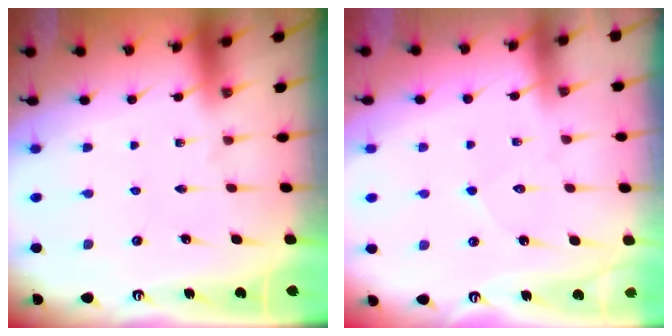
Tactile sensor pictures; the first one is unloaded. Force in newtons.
{"total": 4.3, "press": 4.3, "slide": 0.3}